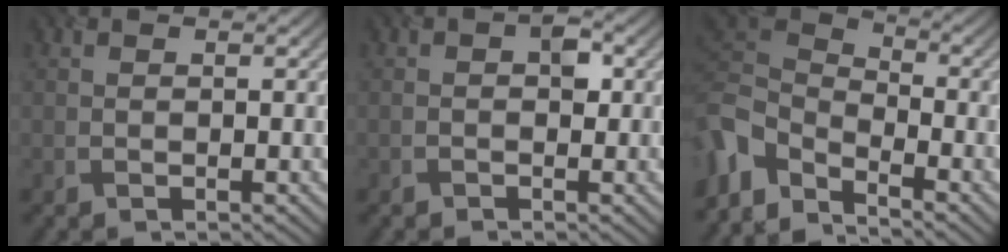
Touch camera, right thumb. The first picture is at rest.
{"total": 1.5, "force": [-0.1, 1.1, 1.0], "torque": [-0.011, -0.001, -0.003]}
{"total": 6.3, "force": [-4.0, 3.0, 3.9], "torque": [-0.092, -0.001, -0.101]}